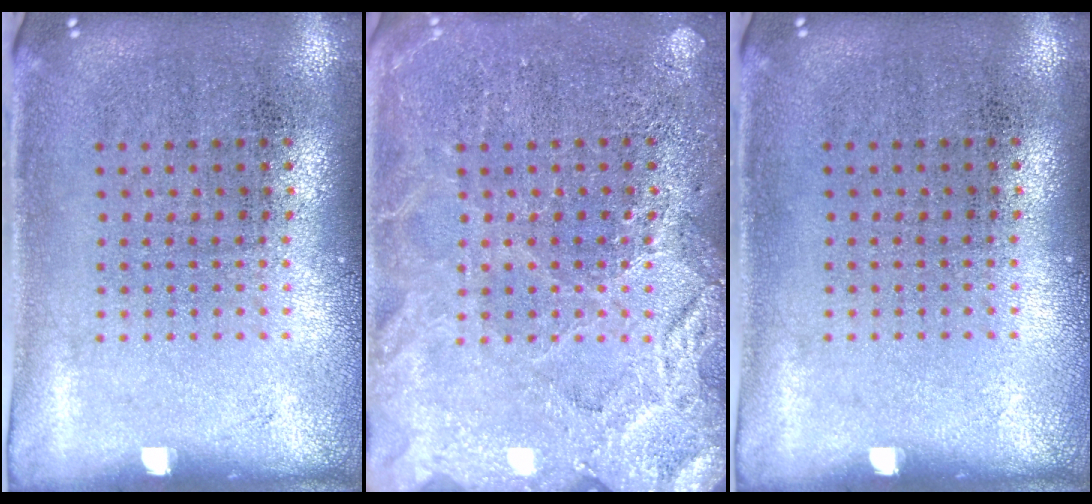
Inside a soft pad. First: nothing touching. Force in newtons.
{"total": 4.6, "press": 4.6, "slide": 0.6}
{"total": 0.0}